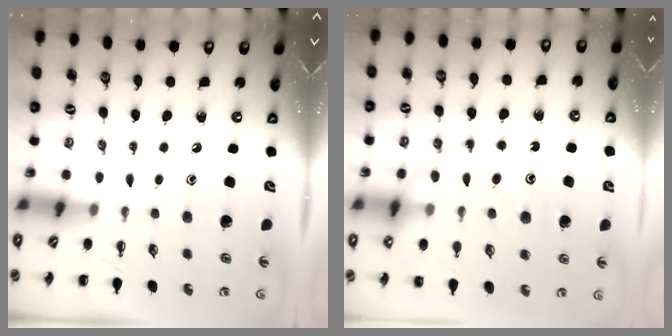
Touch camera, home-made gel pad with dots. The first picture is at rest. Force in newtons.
{"total": 16.2, "press": 16.1, "slide": 2.0}